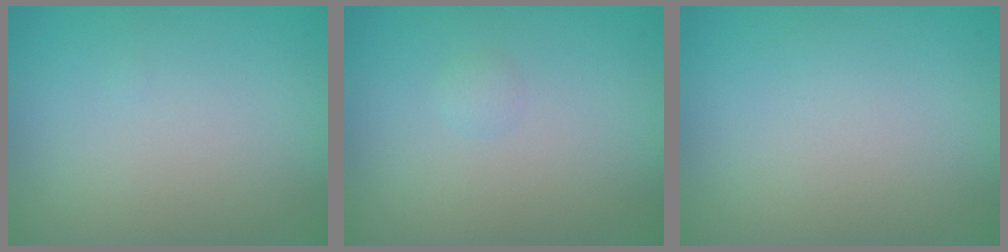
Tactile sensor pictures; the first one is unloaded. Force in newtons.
{"total": 0.6, "press": 0.6, "slide": 0.1}
{"total": 0.0}